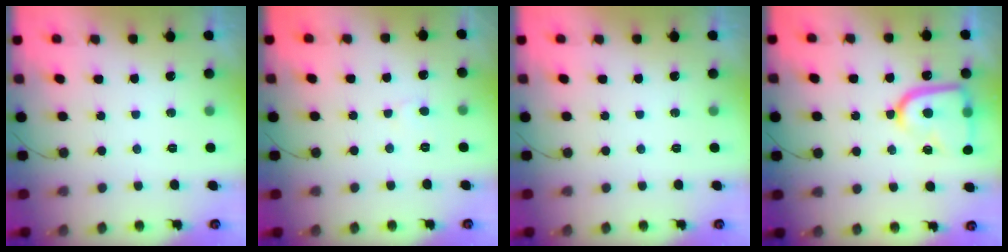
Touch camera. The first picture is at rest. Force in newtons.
{"total": 3.4, "press": 3.4, "slide": 0.4}
{"total": 0.0}
{"total": 16.2, "press": 16.1, "slide": 1.5}